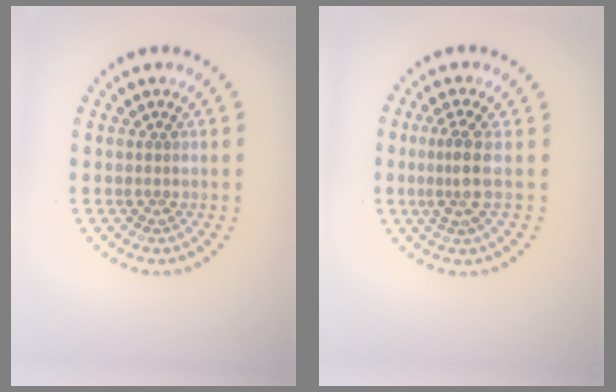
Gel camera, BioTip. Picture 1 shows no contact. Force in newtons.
{"total": 2.6, "press": 2.0, "slide": 1.6}